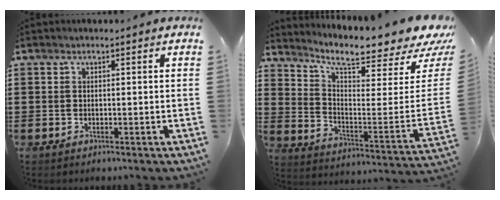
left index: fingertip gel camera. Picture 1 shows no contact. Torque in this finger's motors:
{"motor_torque": [0.46, -0.42, 0.31, 0.16]}